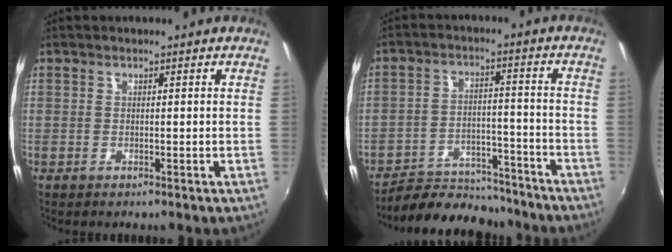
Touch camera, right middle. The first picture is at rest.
{"total": 13.5, "force": [-12.1, 4.5, 3.9], "torque": [-0.088, 0.012, -0.174]}